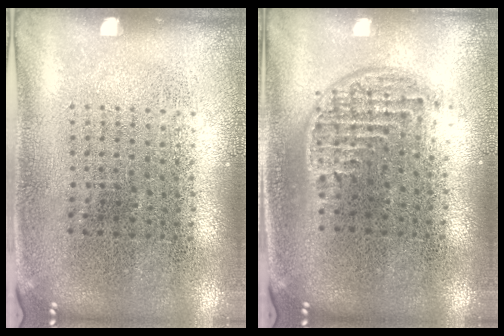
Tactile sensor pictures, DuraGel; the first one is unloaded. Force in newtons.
{"total": 1.2, "press": 1.0, "slide": 0.7}